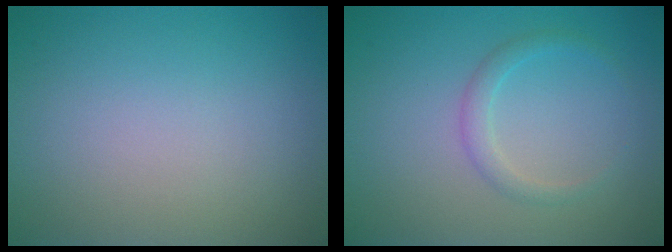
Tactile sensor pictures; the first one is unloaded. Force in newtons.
{"total": 1.6, "press": 1.6, "slide": 0.1}